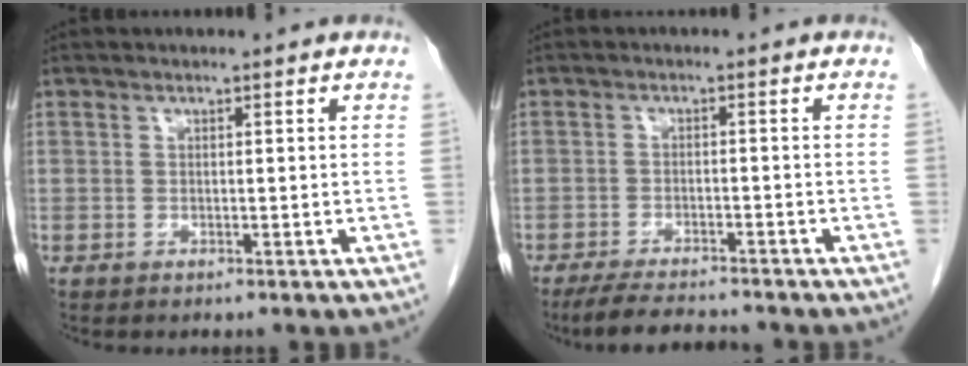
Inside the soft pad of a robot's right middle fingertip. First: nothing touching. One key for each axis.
{"total": 7.0, "fx": -6.4, "fy": 0.8, "fz": 2.8, "tx": -0.049, "ty": -0.018, "tz": -0.105}